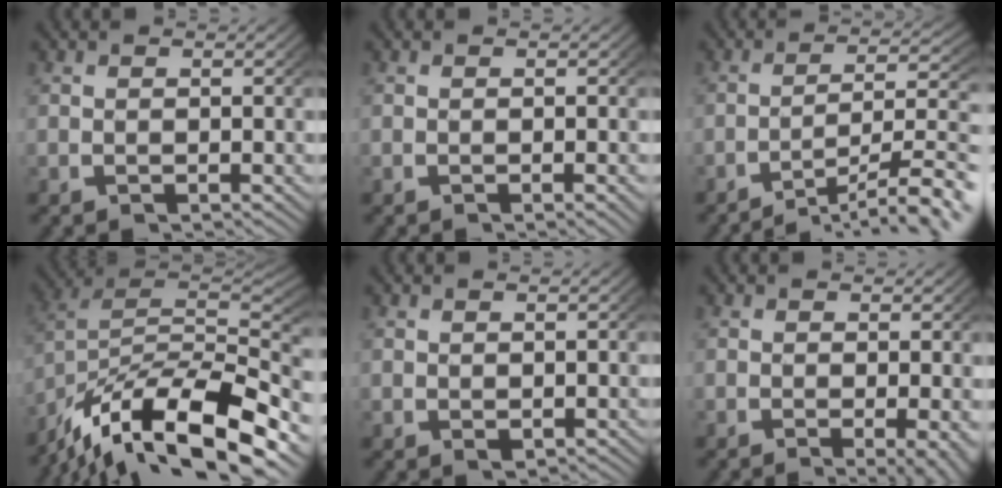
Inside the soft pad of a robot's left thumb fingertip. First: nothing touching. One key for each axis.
{"total": 1.0, "fx": -0.6, "fy": 0.1, "fz": 0.8, "tx": -0.012, "ty": 0.001, "tz": -0.007}
{"total": 8.1, "fx": -4.1, "fy": 3.7, "fz": 6.0, "tx": -0.090, "ty": -0.022, "tz": -0.050}
{"total": 15.7, "fx": -4.6, "fy": 9.7, "fz": 11.4, "tx": -0.206, "ty": -0.037, "tz": -0.059}
{"total": 0.8, "fx": 0.3, "fy": 0.6, "fz": 0.5, "tx": -0.009, "ty": -0.008, "tz": 0.014}
{"total": 3.0, "fx": -0.9, "fy": 0.8, "fz": 2.8, "tx": -0.036, "ty": -0.013, "tz": -0.007}